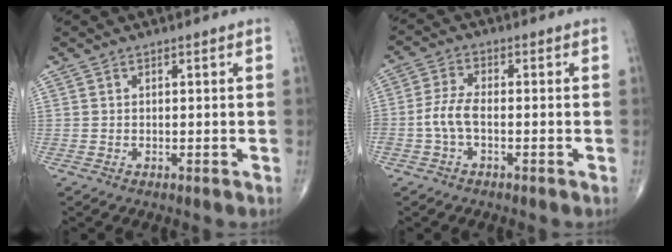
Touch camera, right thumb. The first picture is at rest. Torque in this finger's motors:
{"motor_torque": [0.09, 0.06, 0.34, 0.16, 0.07]}